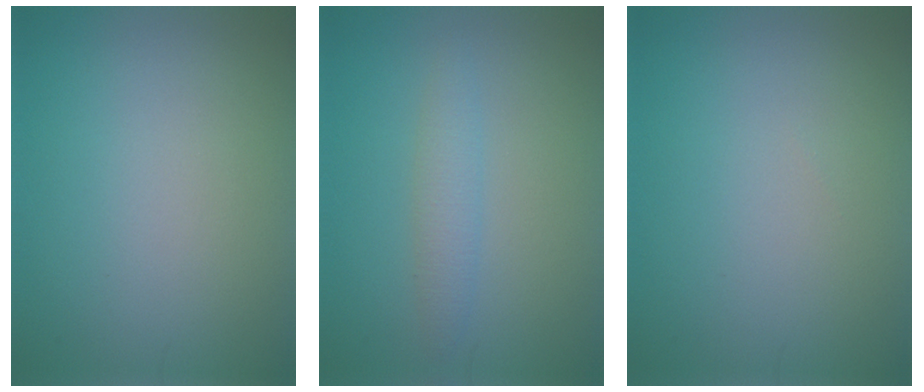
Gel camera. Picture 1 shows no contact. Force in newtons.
{"total": 1.9, "press": 1.9, "slide": 0.0}
{"total": 0.0}